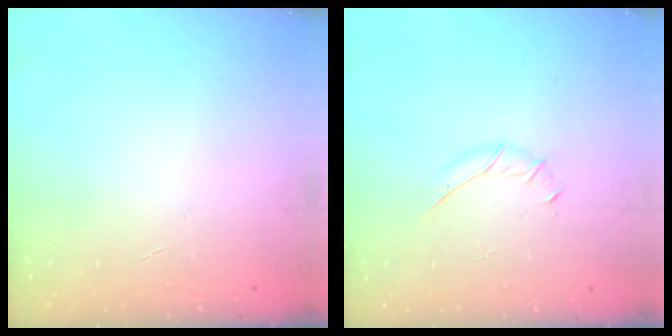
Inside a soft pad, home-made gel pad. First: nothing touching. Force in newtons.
{"total": 4.3, "press": 4.2, "slide": 0.6}